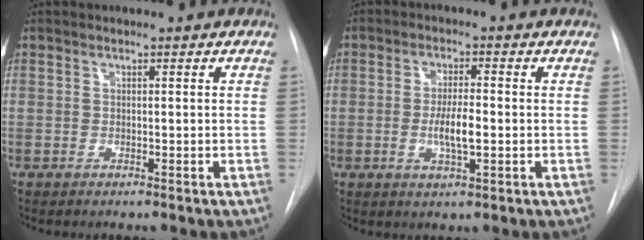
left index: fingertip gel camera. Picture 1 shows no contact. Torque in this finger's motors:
{"motor_torque": [0.90, 0.37, 0.21, 0.05]}